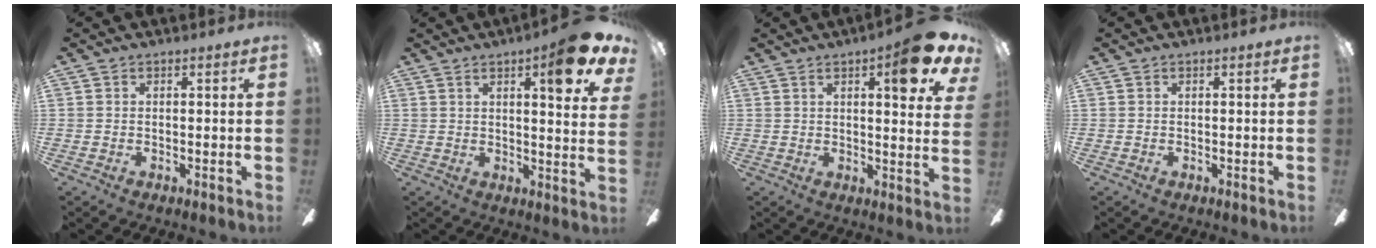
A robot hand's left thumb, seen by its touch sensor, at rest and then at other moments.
{"total": 9.9, "force": [5.6, 2.2, 7.9], "torque": [-0.104, -0.027, 0.083]}
{"total": 10.7, "force": [5.7, 2.9, 8.6], "torque": [-0.107, -0.027, 0.085]}
{"total": 0.0}